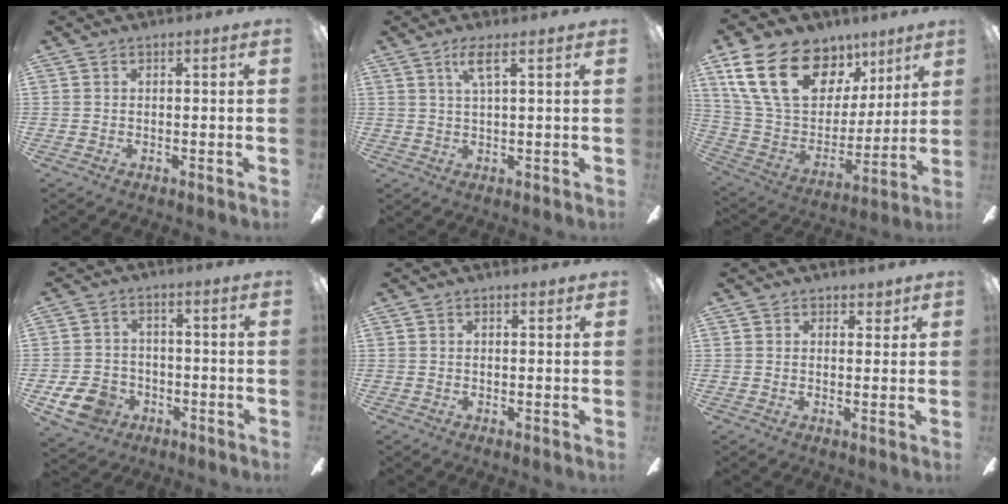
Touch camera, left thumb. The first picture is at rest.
{"total": 4.4, "force": [2.4, 0.5, 3.7], "torque": [-0.081, 0.001, 0.039]}
{"total": 24.8, "force": [12.3, 15.7, 14.7], "torque": [-0.279, -0.049, 0.228]}
{"total": 8.5, "force": [-4.1, 6.4, 3.9], "torque": [-0.089, 0.024, -0.076]}
{"total": 0.8, "force": [0.6, 0.2, 0.5], "torque": [-0.003, -0.004, 0.009]}
{"total": 2.4, "force": [1.7, 1.7, 0.4], "torque": [0.004, -0.005, 0.029]}